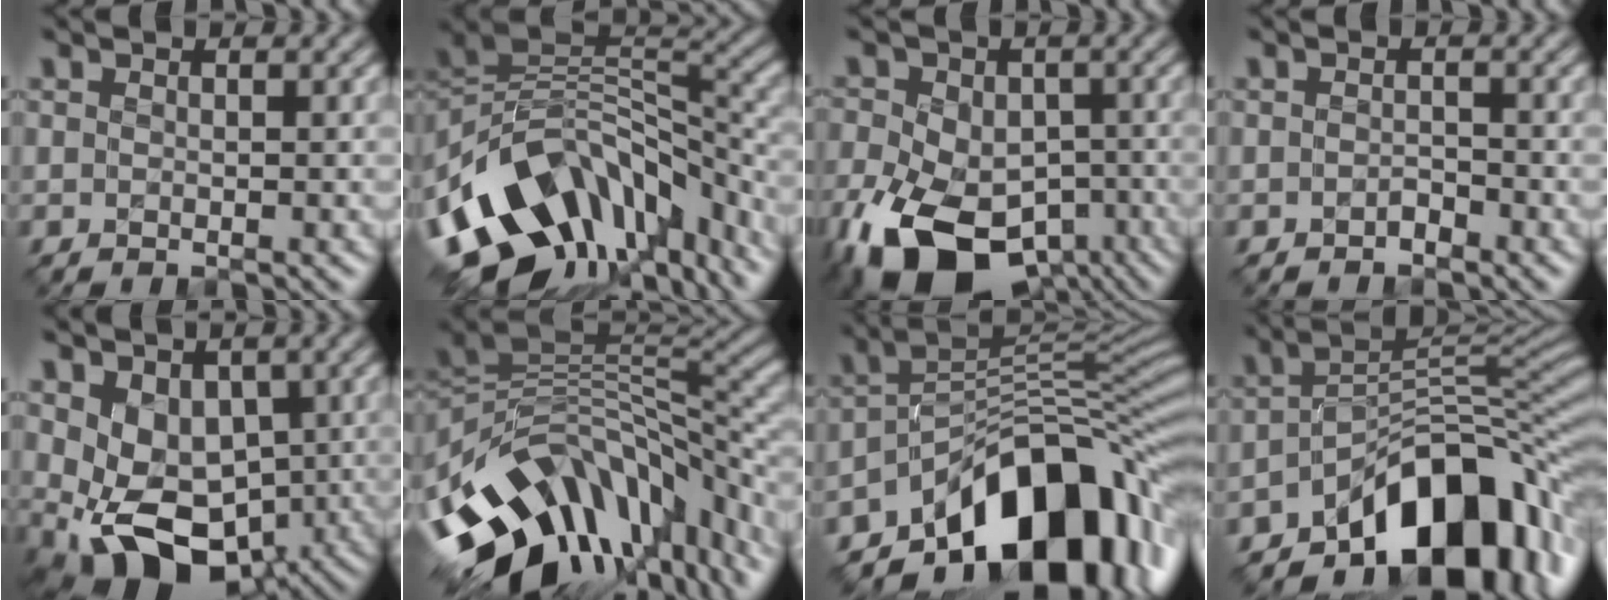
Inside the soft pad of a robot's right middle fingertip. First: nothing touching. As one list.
[{"total": 14.6, "force": [-7.2, 8.5, 9.4], "torque": [-0.189, 0.010, -0.115]}, {"total": 15.0, "force": [-7.3, 9.7, 8.9], "torque": [-0.171, -0.042, -0.115]}, {"total": 0.8, "force": [-0.6, 0.3, 0.4], "torque": [-0.007, 0.005, -0.011]}, {"total": 7.6, "force": [-0.5, 5.6, 5.2], "torque": [-0.089, -0.021, 0.004]}, {"total": 15.7, "force": [-5.7, 8.9, 11.6], "torque": [-0.197, -0.010, -0.089]}, {"total": 13.1, "force": [-7.1, 6.6, 8.8], "torque": [-0.117, 0.010, -0.120]}, {"total": 12.0, "force": [-7.0, 5.5, 8.0], "torque": [-0.096, 0.004, -0.122]}]